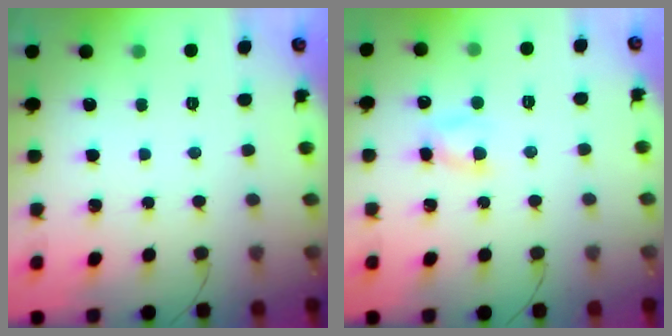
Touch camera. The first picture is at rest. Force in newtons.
{"total": 4.3, "press": 4.1, "slide": 1.3}